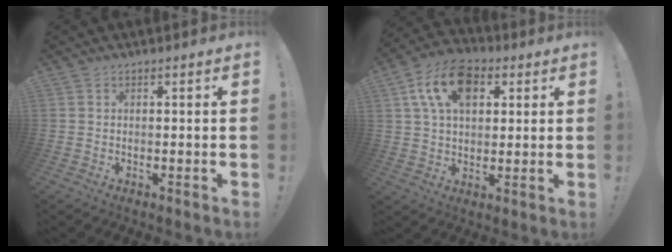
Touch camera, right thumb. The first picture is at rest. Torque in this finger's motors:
{"motor_torque": [0.46, 0.88, 1.07, 0.35, 0.08]}